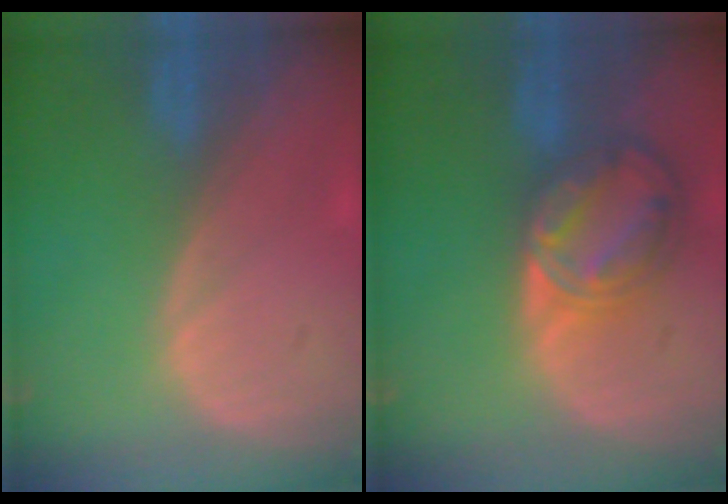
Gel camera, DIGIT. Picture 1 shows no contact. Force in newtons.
{"total": 8.7, "press": 7.4, "slide": 4.6}